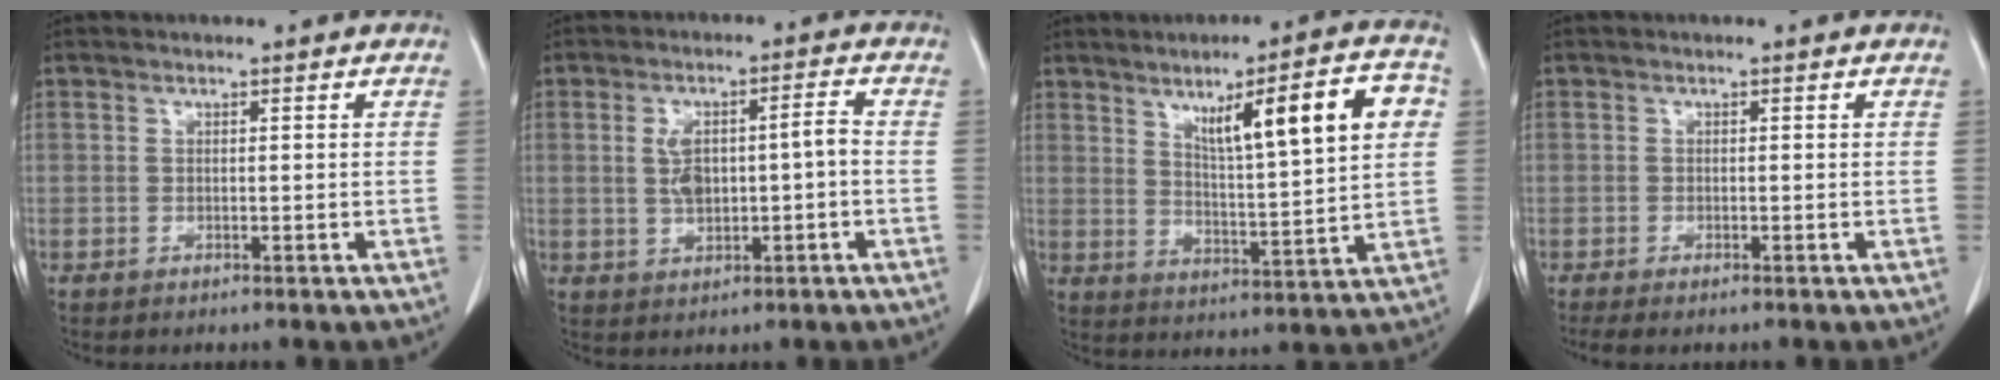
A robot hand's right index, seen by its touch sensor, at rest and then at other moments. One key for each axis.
{"total": 6.6, "fx": -0.2, "fy": 2.1, "fz": 6.3, "tx": -0.122, "ty": 0.019, "tz": 0.001}
{"total": 14.2, "fx": 5.3, "fy": 1.6, "fz": 13.1, "tx": -0.196, "ty": 0.014, "tz": 0.082}
{"total": 2.7, "fx": -2.1, "fy": 0.4, "fz": 1.6, "tx": -0.021, "ty": -0.007, "tz": -0.031}